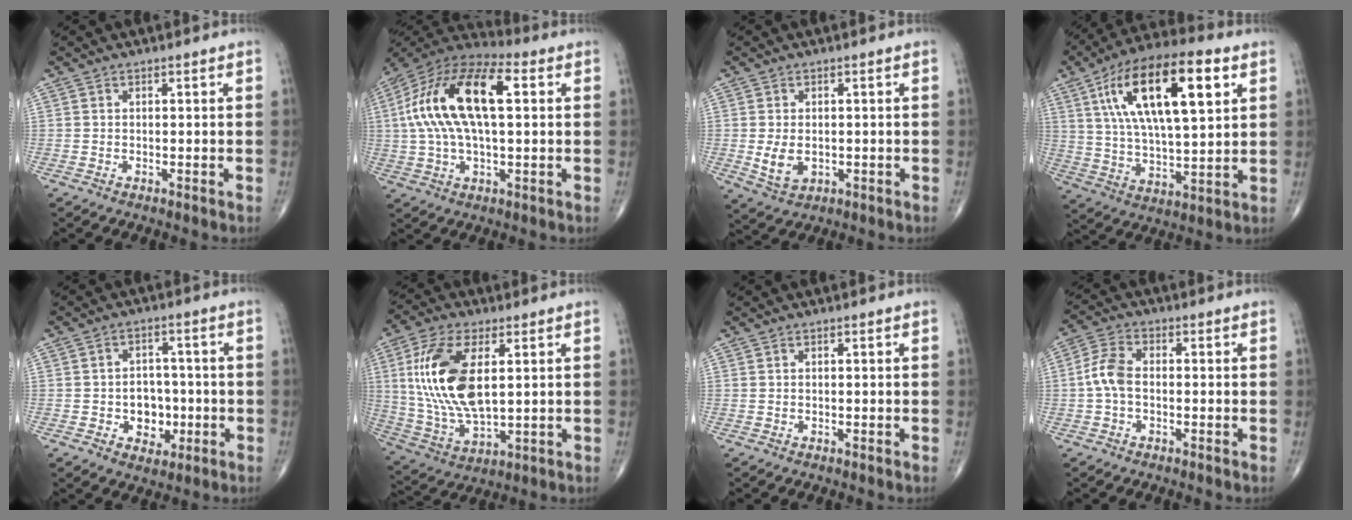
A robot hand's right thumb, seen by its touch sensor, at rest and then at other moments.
{"total": 20.3, "force": [3.5, 9.2, 17.7], "torque": [-0.343, 0.033, 0.052]}
{"total": 4.9, "force": [-0.5, 3.3, 3.6], "torque": [-0.062, -0.008, 0.000]}
{"total": 22.4, "force": [8.1, 8.5, 19.1], "torque": [-0.328, -0.004, 0.136]}
{"total": 7.0, "force": [-1.6, 5.5, 4.0], "torque": [-0.018, 0.017, -0.020]}
{"total": 17.2, "force": [3.5, 8.1, 14.8], "torque": [-0.305, -0.012, 0.074]}
{"total": 0.0}
{"total": 5.5, "force": [-0.7, 3.2, 4.4], "torque": [-0.096, 0.017, -0.021]}